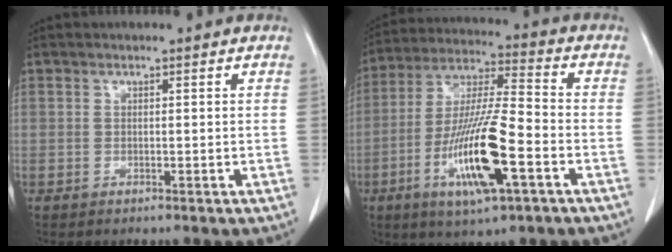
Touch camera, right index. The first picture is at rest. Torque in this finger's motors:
{"motor_torque": [2.14, 0.00, 1.05, 0.21]}